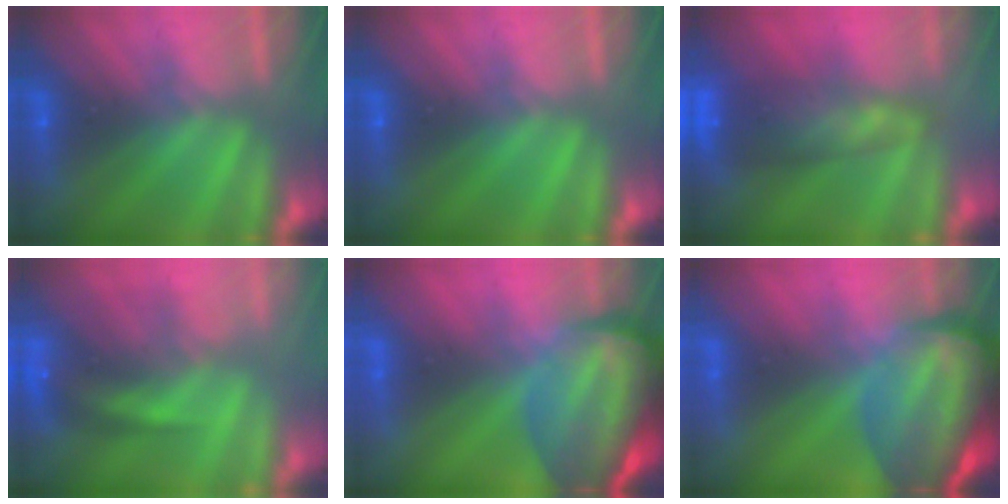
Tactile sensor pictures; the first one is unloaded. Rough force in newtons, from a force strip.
{"total": 0.0}
{"total": 7.4}
{"total": 9.8}
{"total": 6.3}
{"total": 6.3}